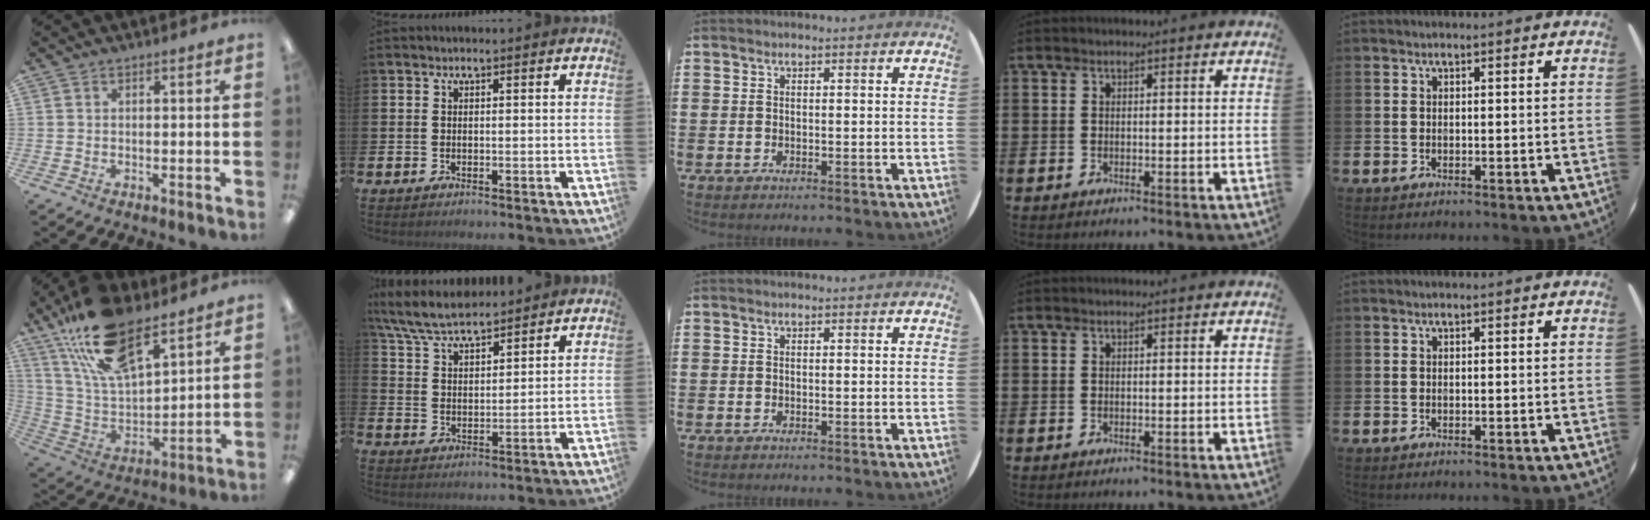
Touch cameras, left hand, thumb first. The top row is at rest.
{"thumb": {"total": 20.8, "force": [14.8, 8.3, 12.1], "torque": [-0.251, -0.067, 0.264]}, "index": {"total": 7.0, "force": [6.7, 1.2, 1.9], "torque": [-0.065, -0.022, 0.124]}}